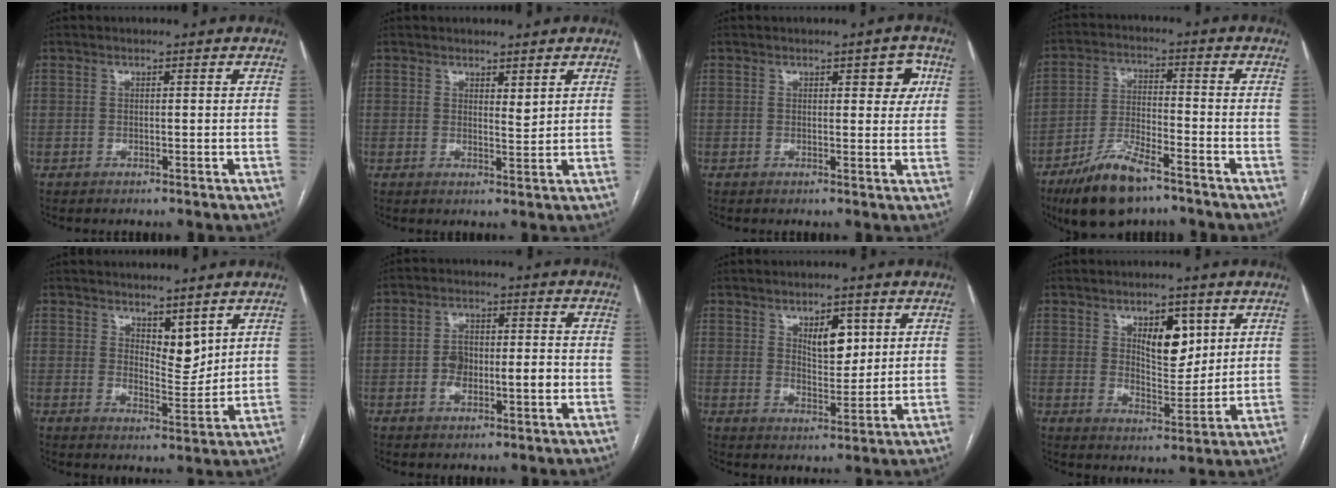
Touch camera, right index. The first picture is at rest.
{"total": 1.8, "force": [1.3, 0.5, 1.2], "torque": [-0.020, -0.011, 0.025]}
{"total": 3.7, "force": [1.5, 1.6, 3.1], "torque": [-0.027, 0.006, 0.014]}
{"total": 11.0, "force": [-7.7, 3.0, 7.2], "torque": [-0.146, -0.016, -0.140]}
{"total": 4.8, "force": [3.3, 2.1, 2.9], "torque": [-0.046, -0.009, 0.062]}
{"total": 6.6, "force": [-1.3, 3.2, 5.6], "torque": [-0.107, 0.017, -0.019]}
{"total": 5.8, "force": [2.5, 2.7, 4.5], "torque": [-0.071, -0.002, 0.046]}
{"total": 7.8, "force": [3.4, 3.6, 6.0], "torque": [-0.091, -0.002, 0.060]}